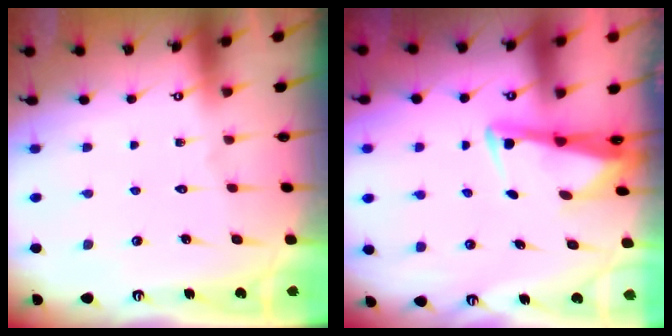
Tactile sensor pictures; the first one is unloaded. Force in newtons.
{"total": 2.9, "press": 2.8, "slide": 0.7}